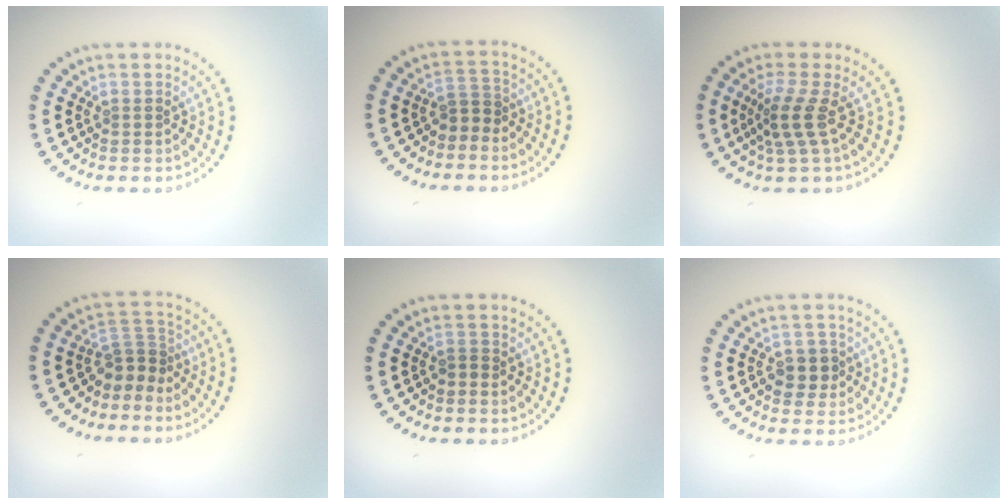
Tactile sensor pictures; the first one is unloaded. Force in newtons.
{"total": 1.8, "press": 1.4, "slide": 1.1}
{"total": 2.8, "press": 2.2, "slide": 1.8}
{"total": 2.8, "press": 1.8, "slide": 2.1}
{"total": 0.8, "press": 0.7, "slide": 0.4}
{"total": 2.3, "press": 2.2, "slide": 0.7}